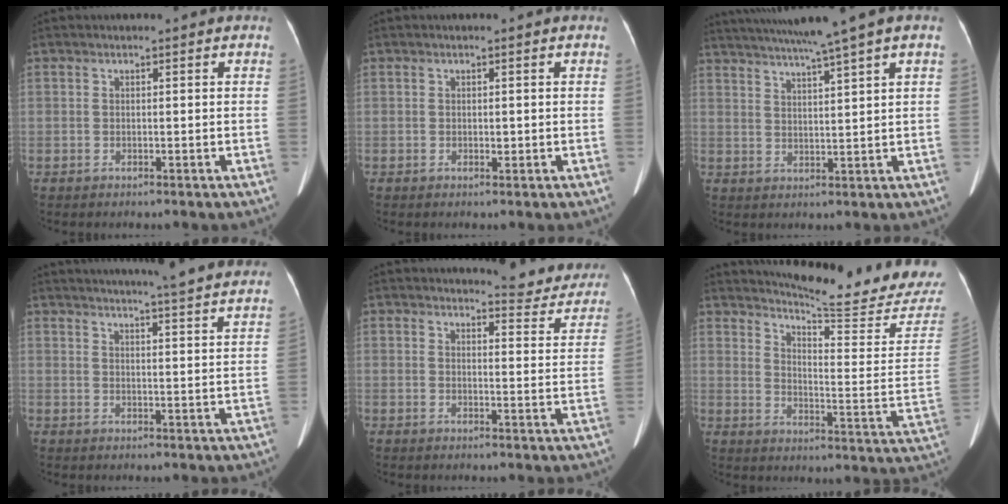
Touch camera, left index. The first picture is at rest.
{"total": 0.8, "force": [-0.1, 0.4, 0.6], "torque": [-0.008, -0.001, -0.002]}
{"total": 11.8, "force": [9.3, -1.6, 7.1], "torque": [-0.119, 0.014, 0.135]}
{"total": 20.8, "force": [19.2, -0.2, 8.1], "torque": [-0.123, -0.019, 0.234]}
{"total": 8.8, "force": [8.5, 1.6, 1.4], "torque": [-0.003, -0.030, 0.083]}
{"total": 21.3, "force": [20.5, 0.1, 5.6], "torque": [-0.089, -0.121, 0.246]}